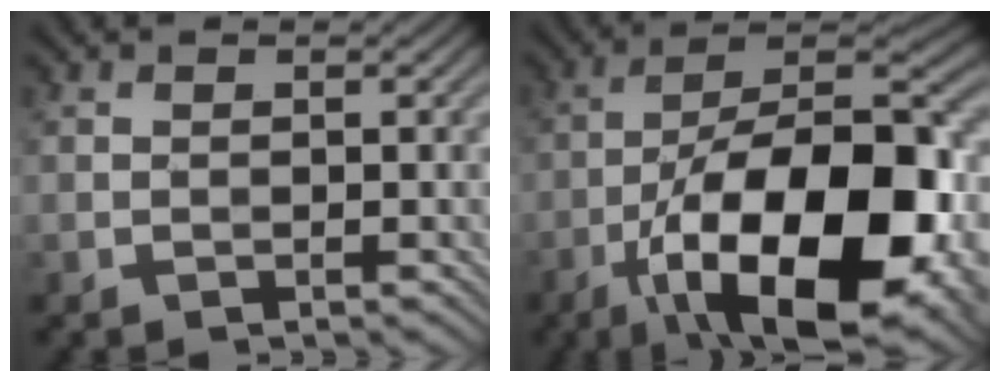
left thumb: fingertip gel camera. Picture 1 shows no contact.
{"total": 21.2, "force": [-9.1, 8.5, 17.2], "torque": [-0.283, -0.008, -0.151]}